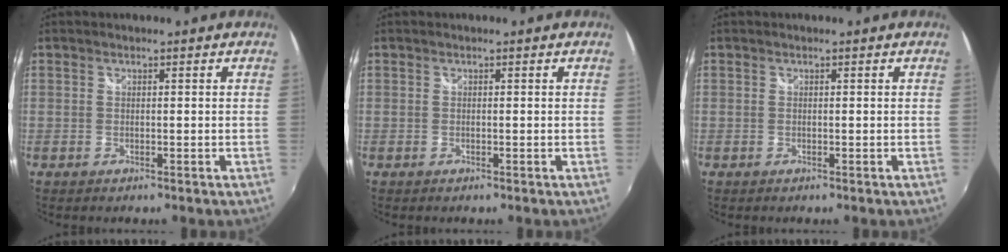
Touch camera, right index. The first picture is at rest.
{"total": 0.0}
{"total": 0.0}